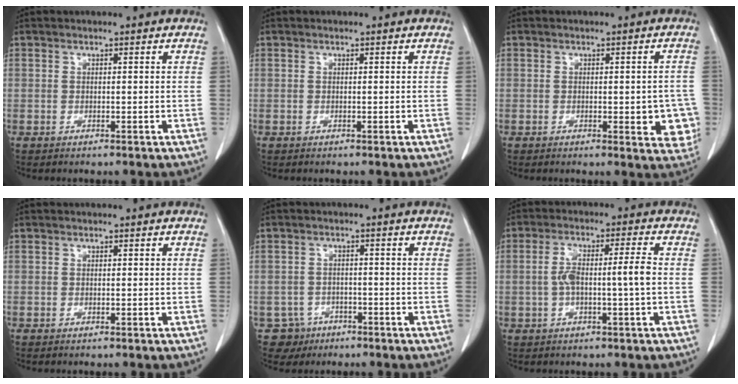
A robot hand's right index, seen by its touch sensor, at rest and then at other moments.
{"total": 0.0}
{"total": 6.1, "force": [-1.4, 2.1, 5.5], "torque": [-0.048, 0.000, -0.015]}
{"total": 0.0}
{"total": 4.4, "force": [-2.3, 3.7, -0.4], "torque": [0.010, 0.012, -0.032]}
{"total": 6.2, "force": [-0.6, 0.3, 6.1], "torque": [-0.126, 0.019, -0.008]}